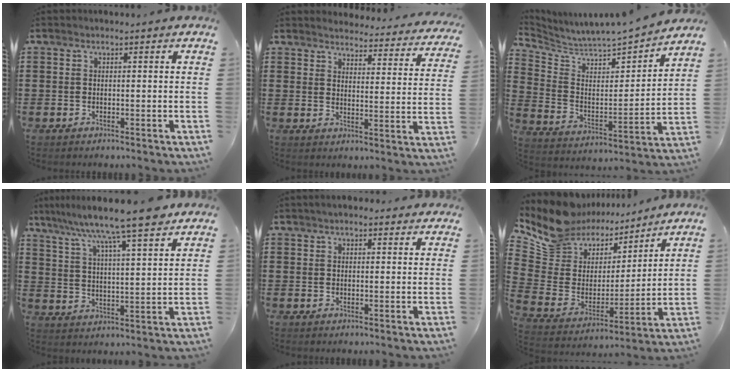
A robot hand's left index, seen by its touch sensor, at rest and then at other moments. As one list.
[{"total": 3.4, "force": [3.4, -0.2, 0.1], "torque": [-0.014, -0.033, 0.054]}, {"total": 4.0, "force": [3.9, 0.9, -0.2], "torque": [-0.029, -0.048, 0.057]}, {"total": 9.3, "force": [8.1, 0.0, 4.6], "torque": [-0.113, -0.047, 0.132]}, {"total": 2.0, "force": [1.6, 0.7, 0.9], "torque": [-0.020, 0.008, 0.029]}, {"total": 9.9, "force": [8.1, 5.6, 1.0], "torque": [-0.079, -0.057, 0.151]}]